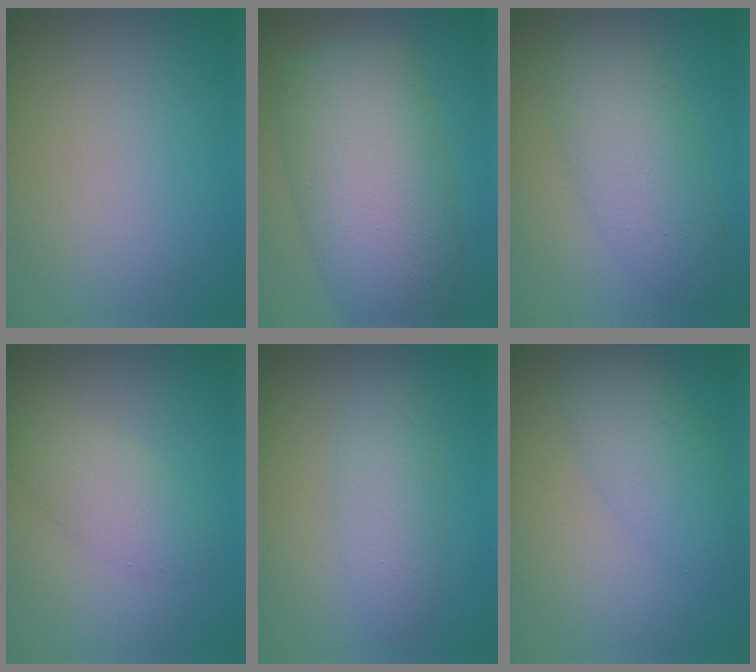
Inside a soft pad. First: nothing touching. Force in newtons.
{"total": 11.0, "press": 11.0, "slide": 0.3}
{"total": 5.3, "press": 5.3, "slide": 0.0}
{"total": 2.5, "press": 2.5, "slide": 0.2}
{"total": 2.9, "press": 2.9, "slide": 0.1}
{"total": 3.6, "press": 3.6, "slide": 0.0}